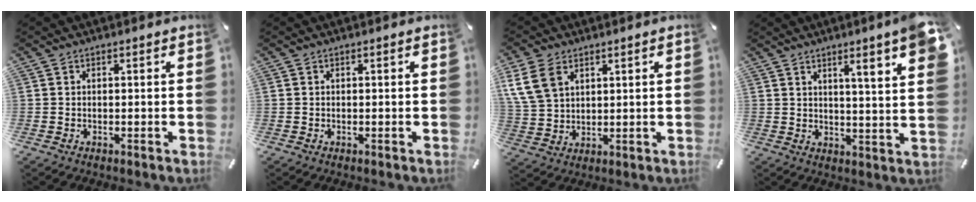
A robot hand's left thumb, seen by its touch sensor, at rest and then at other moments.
{"total": 0.0}
{"total": 8.4, "force": [4.0, 6.1, 4.1], "torque": [-0.114, 0.003, 0.078]}
{"total": 8.9, "force": [5.2, 0.3, 7.2], "torque": [-0.099, -0.036, 0.075]}